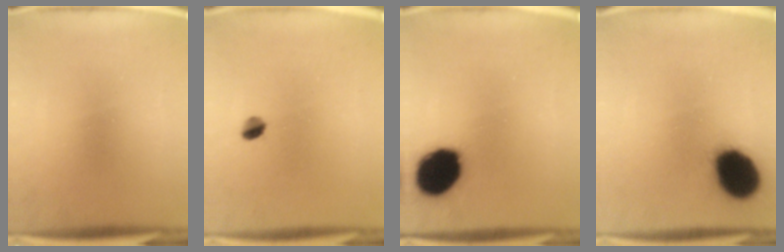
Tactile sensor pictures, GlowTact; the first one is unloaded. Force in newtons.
{"total": 2.5}
{"total": 16.2}
{"total": 17.5}